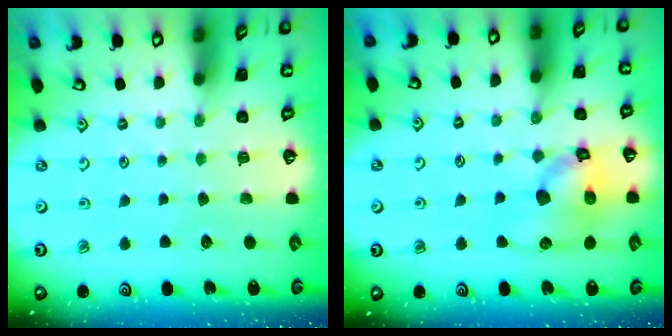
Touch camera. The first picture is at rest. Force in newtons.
{"total": 12.5, "press": 12.4, "slide": 1.6}